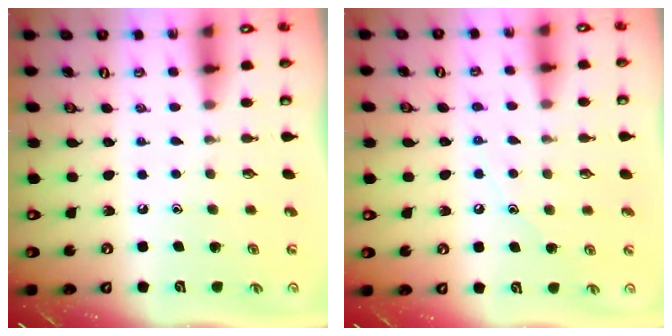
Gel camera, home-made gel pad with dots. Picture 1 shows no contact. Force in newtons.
{"total": 6.5, "press": 6.5, "slide": 0.7}